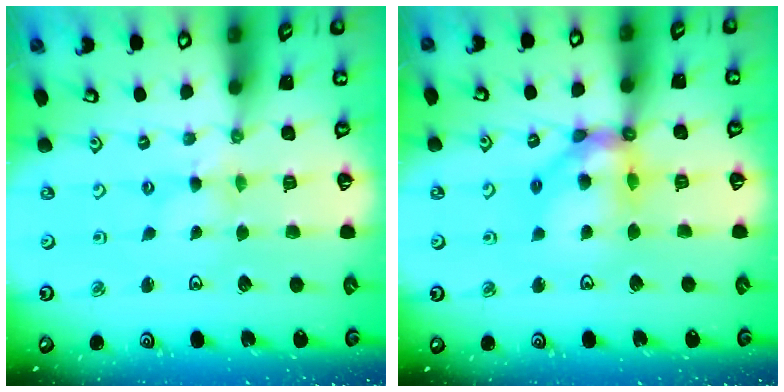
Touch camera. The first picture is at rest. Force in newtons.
{"total": 13.2, "press": 13.1, "slide": 1.8}